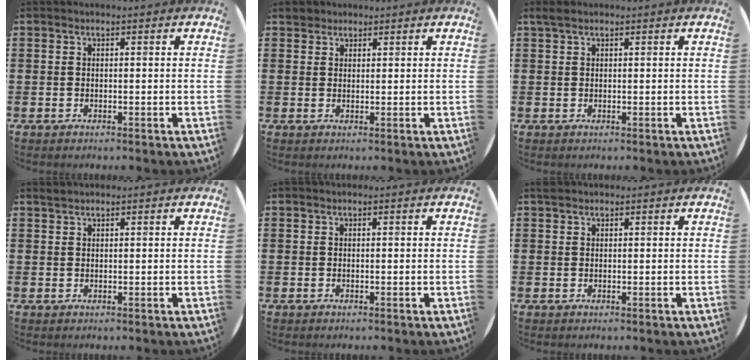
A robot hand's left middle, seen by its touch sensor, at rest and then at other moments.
{"total": 1.6, "force": [1.5, 0.8, 0.0], "torque": [0.006, 0.001, 0.027]}
{"total": 0.9, "force": [0.7, 0.4, 0.4], "torque": [-0.001, 0.002, 0.010]}
{"total": 0.6, "force": [0.6, 0.0, -0.1], "torque": [0.000, 0.001, 0.012]}
{"total": 0.0}
{"total": 0.6, "force": [0.5, 0.2, 0.0], "torque": [-0.001, 0.002, 0.010]}